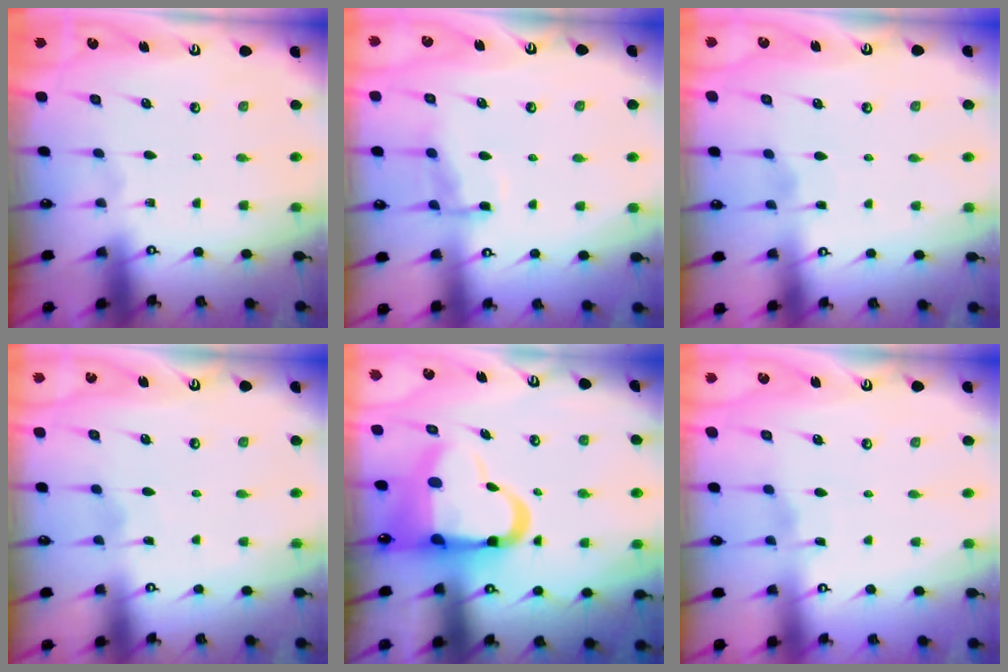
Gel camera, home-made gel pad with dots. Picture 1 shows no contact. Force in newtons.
{"total": 9.9, "press": 9.9, "slide": 1.0}
{"total": 2.4, "press": 2.4, "slide": 0.4}
{"total": 3.1, "press": 3.1, "slide": 0.4}
{"total": 14.3, "press": 14.0, "slide": 3.0}
{"total": 3.4, "press": 3.4, "slide": 0.4}